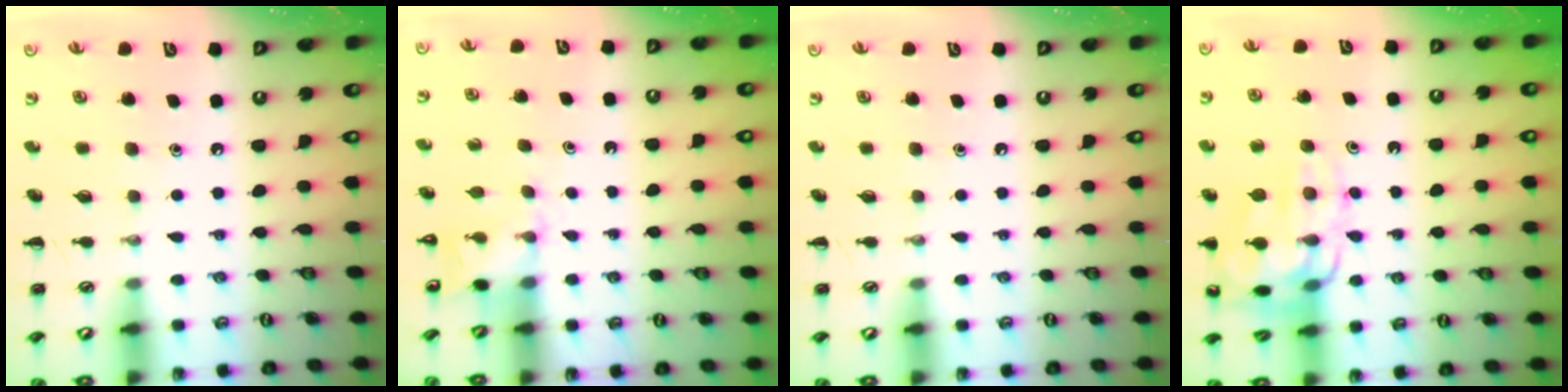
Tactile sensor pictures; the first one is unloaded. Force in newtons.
{"total": 4.8, "press": 4.6, "slide": 1.2}
{"total": 0.0}
{"total": 13.5, "press": 13.5, "slide": 1.2}